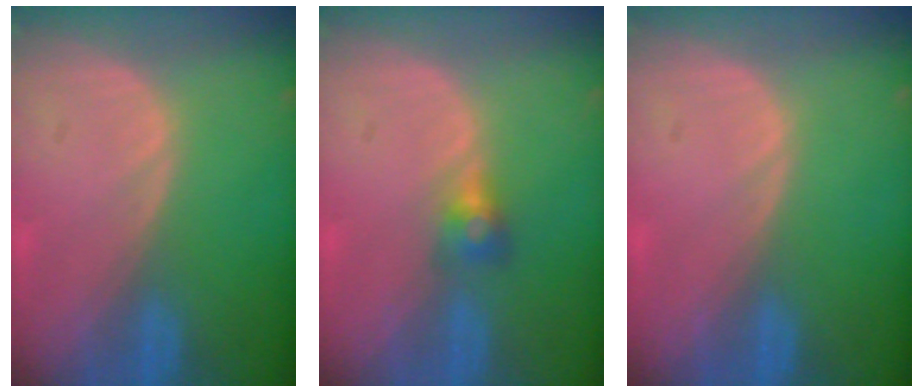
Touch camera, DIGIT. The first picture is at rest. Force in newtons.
{"total": 2.7, "press": 2.5, "slide": 0.9}
{"total": 0.0}